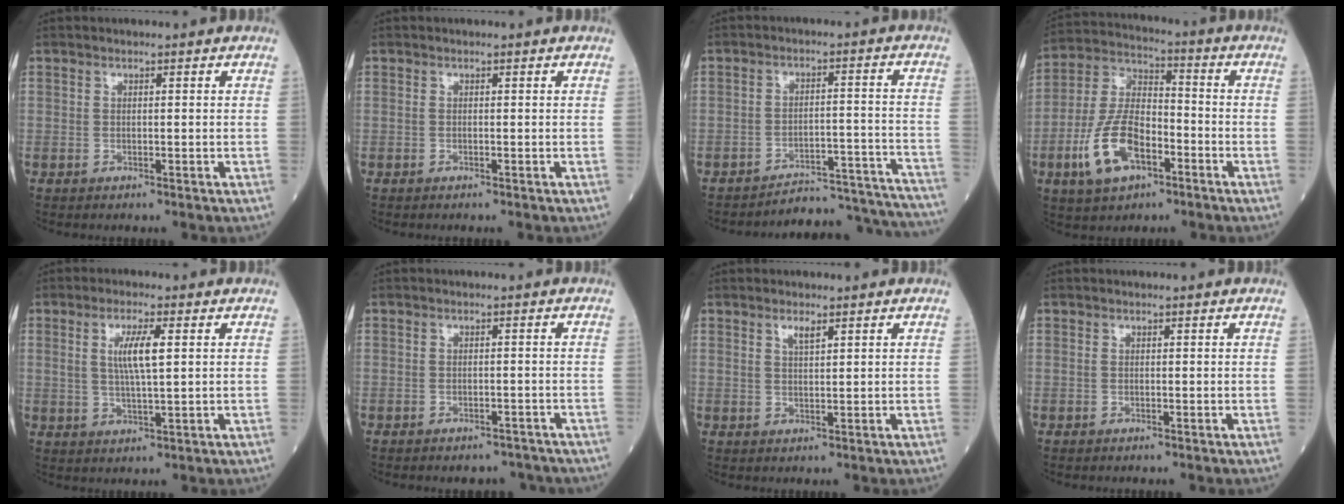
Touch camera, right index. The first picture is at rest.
{"total": 0.0}
{"total": 16.9, "force": [-16.8, 1.0, 1.0], "torque": [0.019, 0.036, -0.210]}
{"total": 12.4, "force": [-4.9, 5.8, 9.9], "torque": [-0.217, 0.002, -0.086]}
{"total": 5.7, "force": [1.5, 0.6, 5.5], "torque": [-0.107, 0.000, 0.029]}
{"total": 5.4, "force": [-4.8, 2.3, 0.9], "torque": [0.000, 0.006, -0.050]}
{"total": 1.8, "force": [1.2, 0.2, 1.3], "torque": [-0.028, -0.001, 0.024]}
{"total": 0.0}